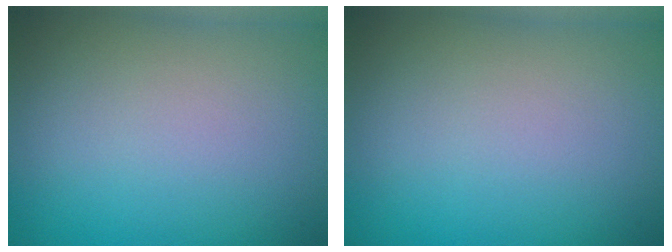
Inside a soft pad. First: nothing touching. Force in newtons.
{"total": 0.0}